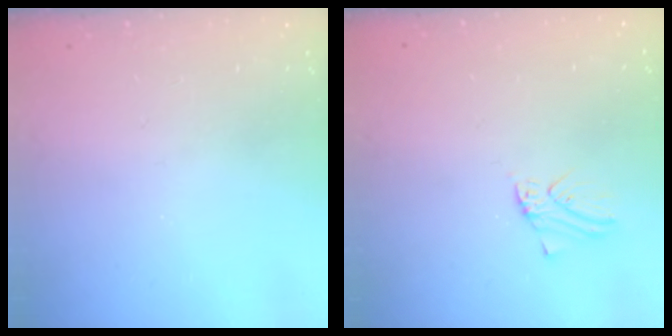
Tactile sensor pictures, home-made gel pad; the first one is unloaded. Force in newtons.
{"total": 1.0, "press": 1.0, "slide": 0.2}